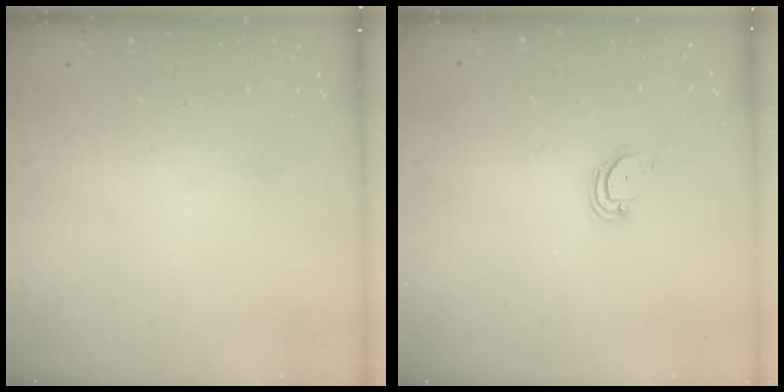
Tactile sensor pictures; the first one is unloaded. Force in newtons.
{"total": 3.3, "press": 3.3, "slide": 0.3}